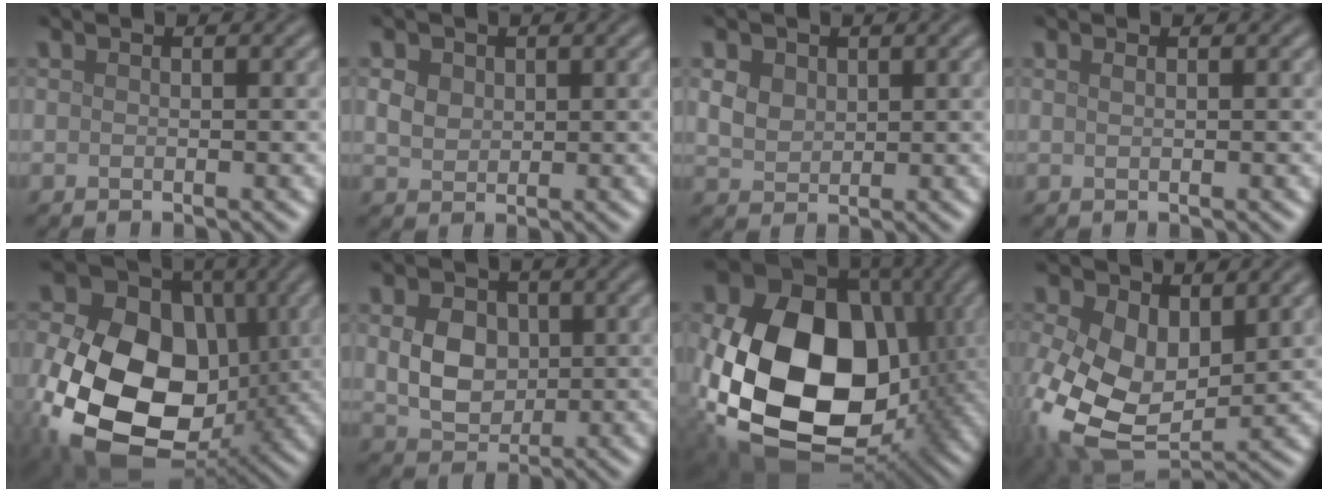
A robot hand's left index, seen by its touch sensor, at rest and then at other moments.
{"total": 2.0, "force": [0.7, 1.6, 0.9], "torque": [-0.021, 0.001, 0.009]}
{"total": 3.2, "force": [1.4, 2.4, 1.7], "torque": [-0.043, 0.012, 0.019]}
{"total": 0.5, "force": [0.3, 0.2, 0.4], "torque": [-0.006, 0.003, 0.005]}
{"total": 17.6, "force": [-2.2, 12.8, 11.9], "torque": [-0.243, -0.033, -0.025]}
{"total": 4.6, "force": [0.5, 3.5, 2.8], "torque": [-0.062, -0.004, 0.010]}
{"total": 20.3, "force": [-0.4, 15.1, 13.6], "torque": [-0.291, -0.050, 0.009]}
{"total": 11.3, "force": [0.1, 7.6, 8.4], "torque": [-0.202, -0.028, 0.007]}